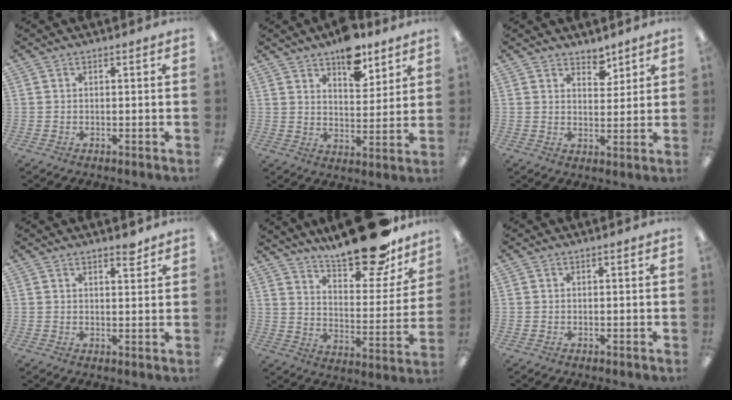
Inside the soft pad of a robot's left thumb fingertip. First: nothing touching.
{"total": 14.1, "force": [10.7, 5.5, 7.5], "torque": [-0.111, -0.066, 0.184]}
{"total": 4.3, "force": [3.8, 1.9, 0.8], "torque": [-0.001, -0.027, 0.067]}
{"total": 2.8, "force": [2.4, 0.8, 1.0], "torque": [0.001, -0.018, 0.038]}
{"total": 20.2, "force": [16.4, 6.7, 9.7], "torque": [-0.143, -0.115, 0.277]}
{"total": 0.0}